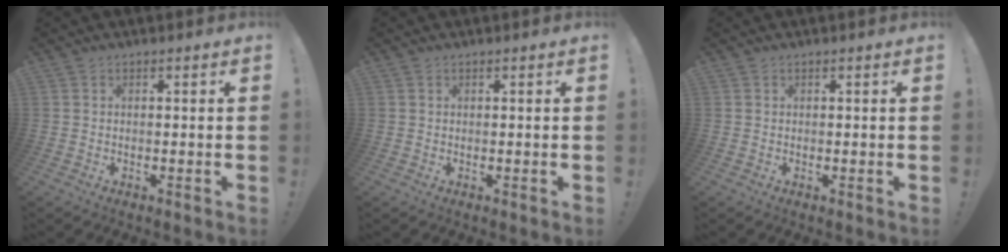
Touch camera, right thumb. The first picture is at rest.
{"total": 0.0}
{"total": 0.0}